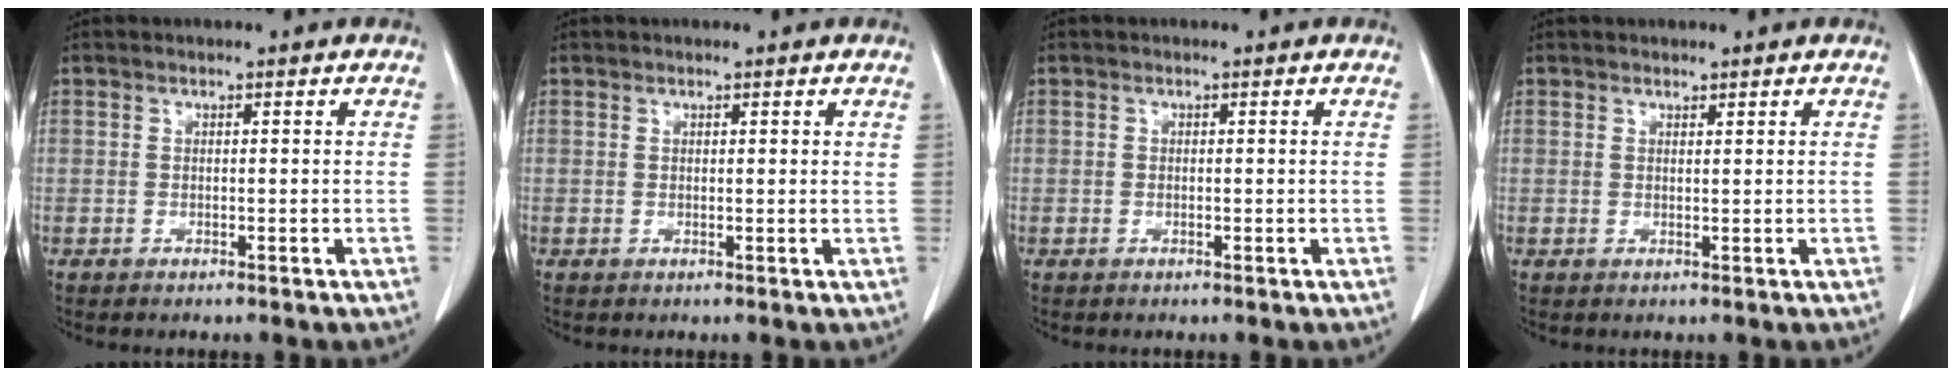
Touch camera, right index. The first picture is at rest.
{"total": 0.6, "force": [0.5, 0.1, 0.3], "torque": [0.001, -0.002, 0.005]}
{"total": 0.0}
{"total": 0.6, "force": [0.6, 0.2, 0.0], "torque": [0.000, -0.006, 0.009]}